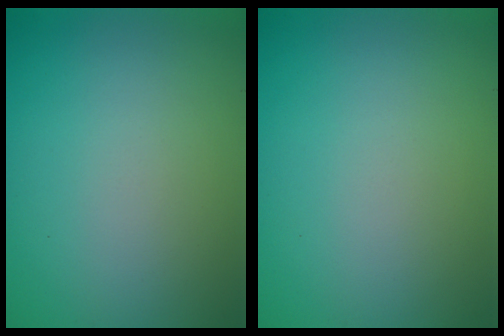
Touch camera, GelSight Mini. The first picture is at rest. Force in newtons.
{"total": 0.0}